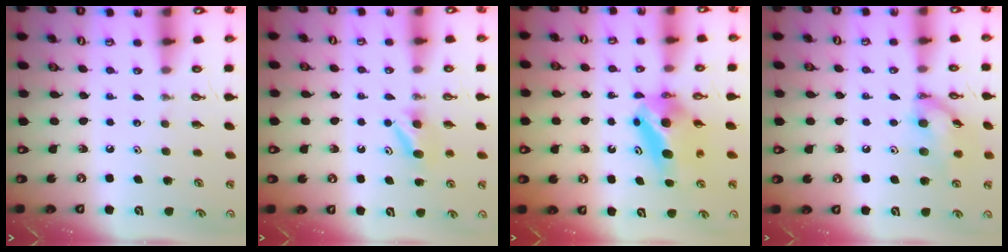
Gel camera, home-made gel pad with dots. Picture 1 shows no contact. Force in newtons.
{"total": 4.7, "press": 4.6, "slide": 0.7}
{"total": 6.6, "press": 5.9, "slide": 3.0}
{"total": 12.8, "press": 12.8, "slide": 0.5}